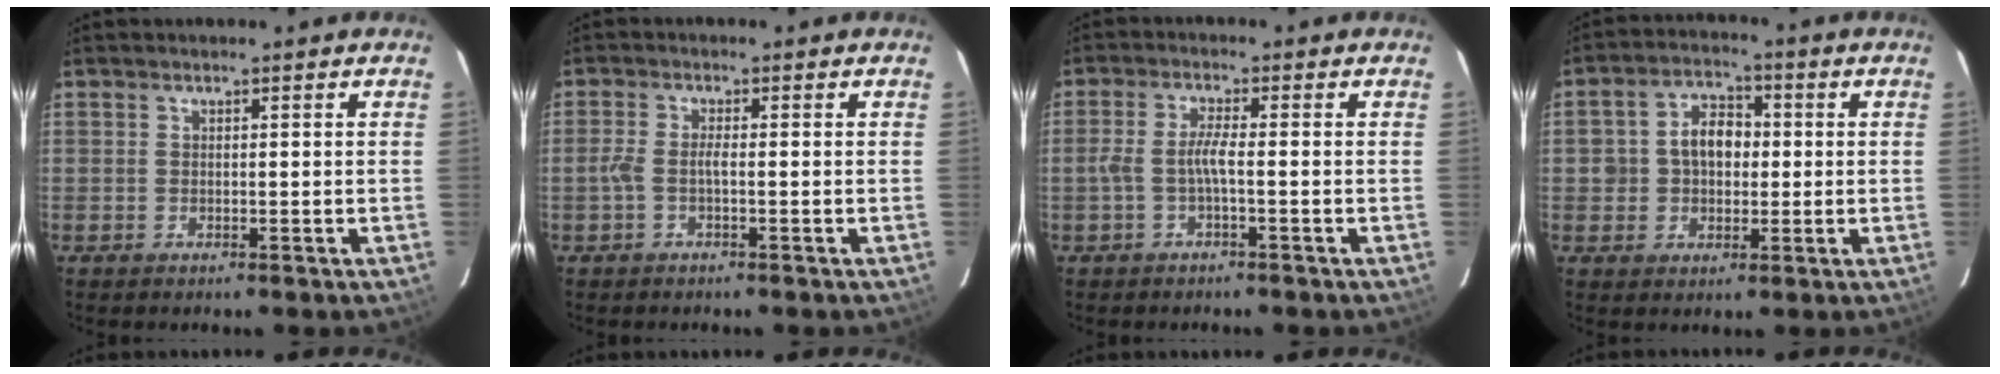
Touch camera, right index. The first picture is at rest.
{"total": 2.3, "force": [-1.0, 0.2, 2.0], "torque": [-0.045, 0.003, -0.021]}
{"total": 3.2, "force": [-1.3, -0.1, 2.9], "torque": [-0.068, 0.005, -0.024]}
{"total": 7.0, "force": [0.1, 5.4, 4.4], "torque": [-0.079, 0.025, 0.009]}